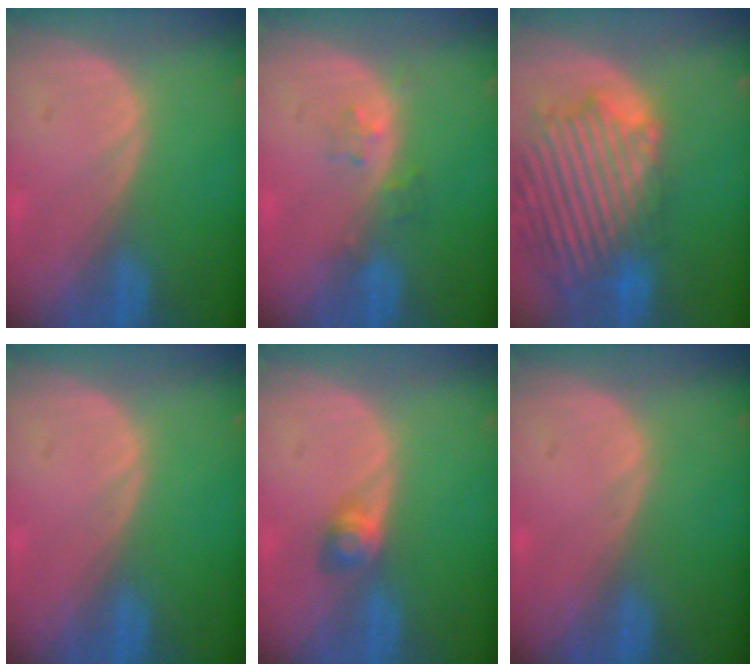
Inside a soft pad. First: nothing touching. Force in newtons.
{"total": 2.3, "press": 2.2, "slide": 0.3}
{"total": 14.5, "press": 12.3, "slide": 7.6}
{"total": 0.0}
{"total": 2.8, "press": 2.5, "slide": 1.1}
{"total": 0.0}